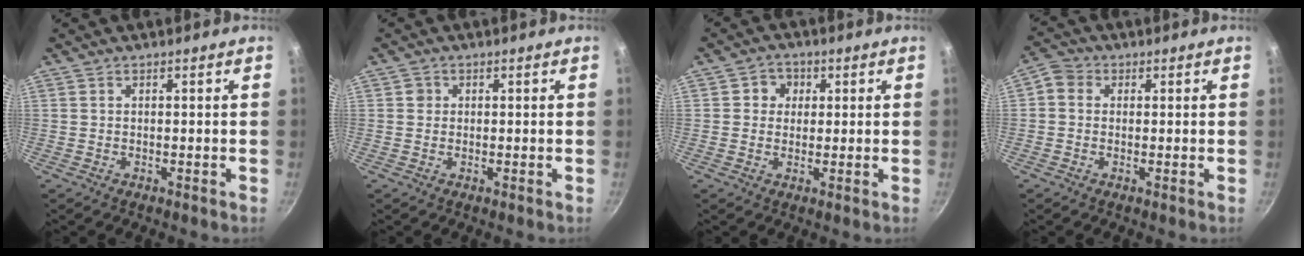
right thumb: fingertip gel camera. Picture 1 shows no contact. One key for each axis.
{"total": 1.4, "fx": 0.2, "fy": 1.3, "fz": 0.3, "tx": 0.001, "ty": 0.001, "tz": 0.000}
{"total": 4.1, "fx": 0.9, "fy": 3.8, "fz": 1.2, "tx": 0.011, "ty": 0.001, "tz": 0.007}
{"total": 3.5, "fx": 0.2, "fy": 3.1, "fz": 1.6, "tx": -0.019, "ty": 0.007, "tz": -0.013}